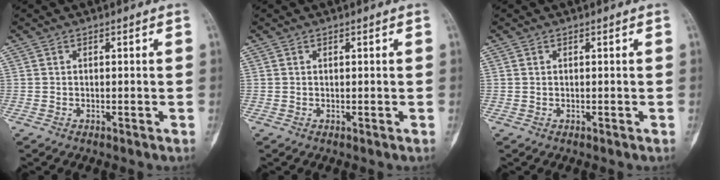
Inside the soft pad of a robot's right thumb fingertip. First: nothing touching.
{"total": 0.0}
{"total": 0.0}